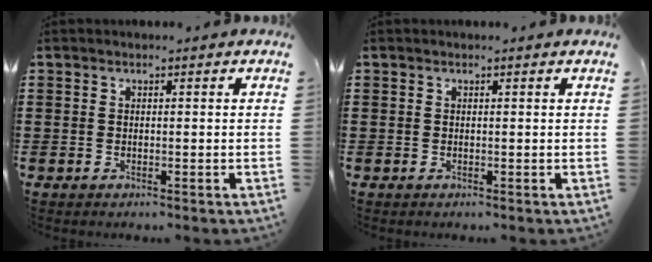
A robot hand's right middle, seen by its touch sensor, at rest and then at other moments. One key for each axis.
{"total": 0.0}